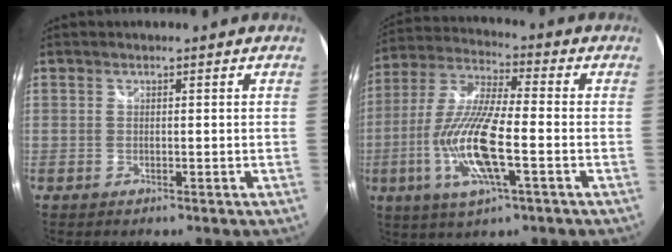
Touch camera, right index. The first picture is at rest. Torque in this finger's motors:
{"motor_torque": [1.24, -0.72, 0.95, 0.21]}